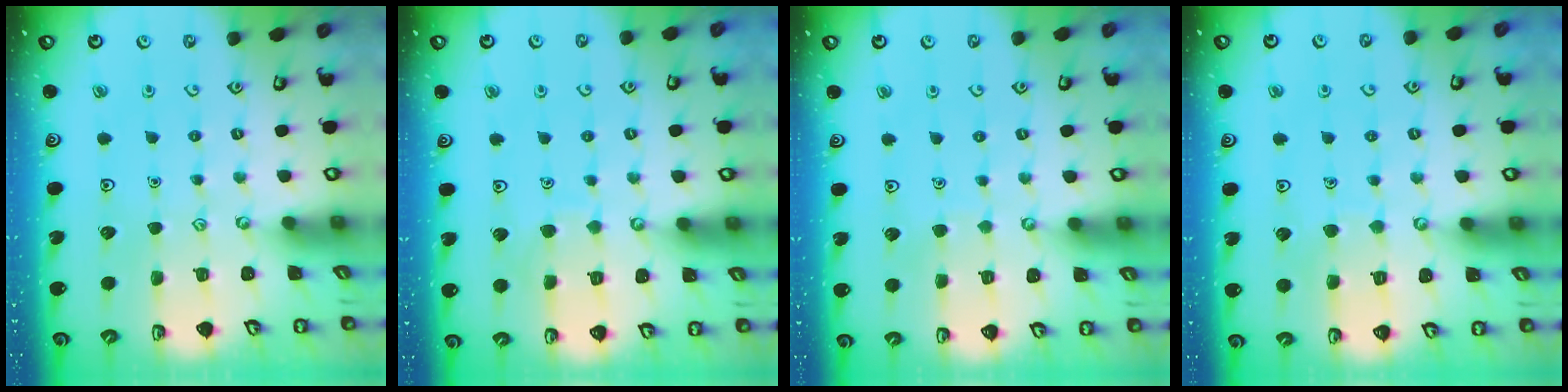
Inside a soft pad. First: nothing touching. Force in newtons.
{"total": 5.2, "press": 5.1, "slide": 0.4}
{"total": 1.4, "press": 1.4, "slide": 0.1}
{"total": 5.8, "press": 5.8, "slide": 0.4}